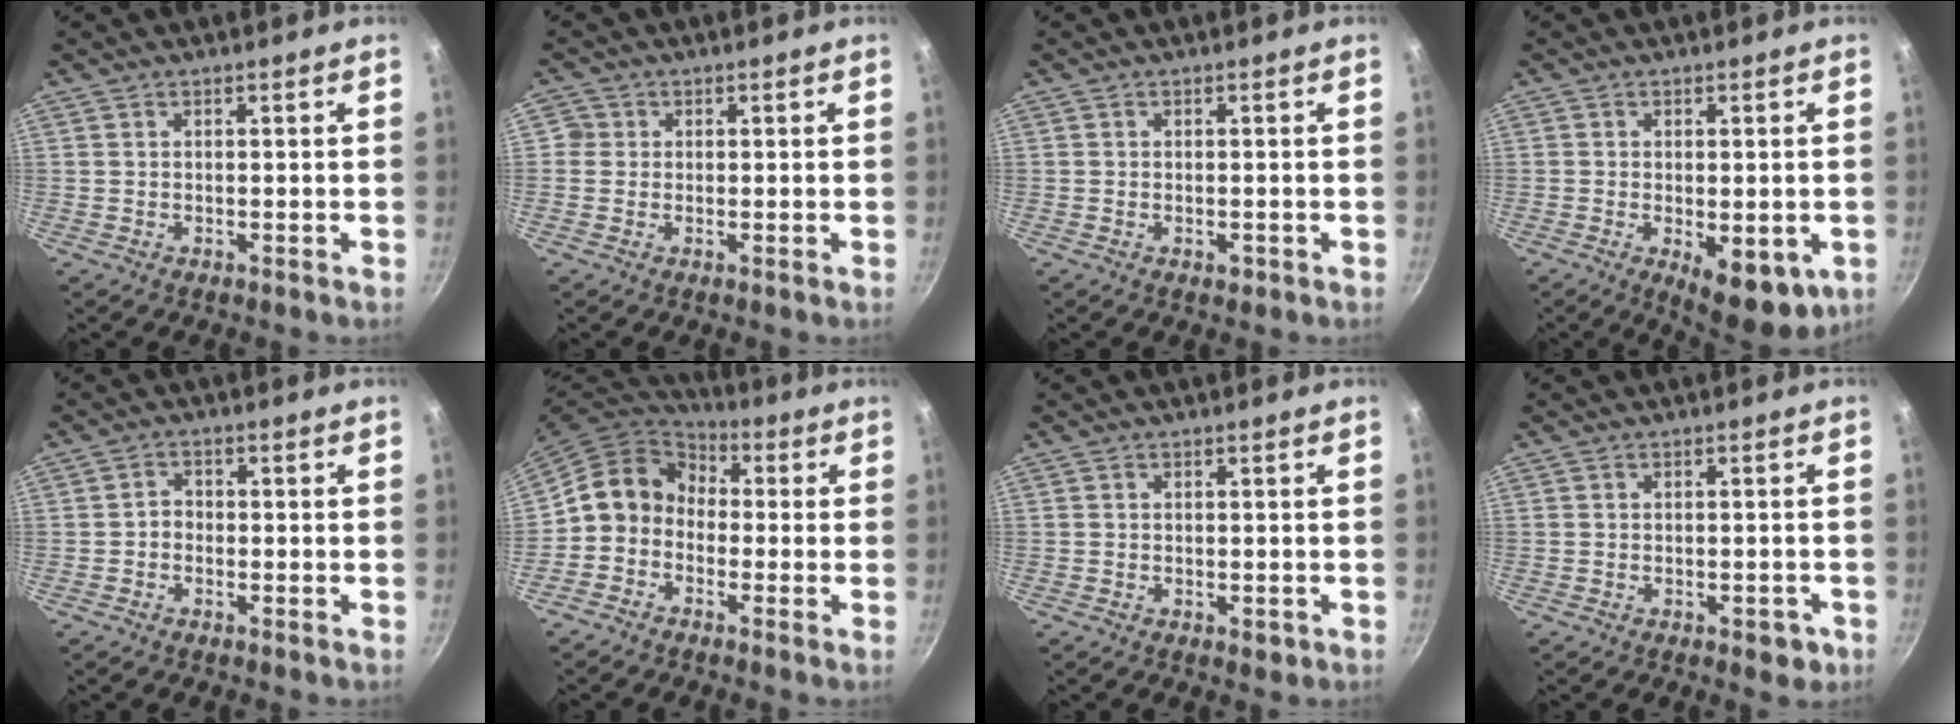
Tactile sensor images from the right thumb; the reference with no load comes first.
{"total": 2.0, "force": [0.0, 2.0, 0.3], "torque": [0.012, 0.004, -0.006]}
{"total": 1.4, "force": [-0.6, 0.8, 1.0], "torque": [-0.014, 0.001, -0.011]}
{"total": 10.4, "force": [-2.9, 4.7, 8.8], "torque": [-0.102, -0.007, -0.026]}
{"total": 2.0, "force": [-0.9, 1.5, 0.9], "torque": [-0.007, 0.014, -0.021]}
{"total": 10.3, "force": [-1.2, 8.8, 5.2], "torque": [-0.065, 0.042, -0.050]}
{"total": 1.7, "force": [-0.6, 1.1, 1.1], "torque": [-0.015, -0.001, -0.010]}
{"total": 3.6, "force": [-1.7, 2.0, 2.5], "torque": [-0.014, 0.016, -0.014]}